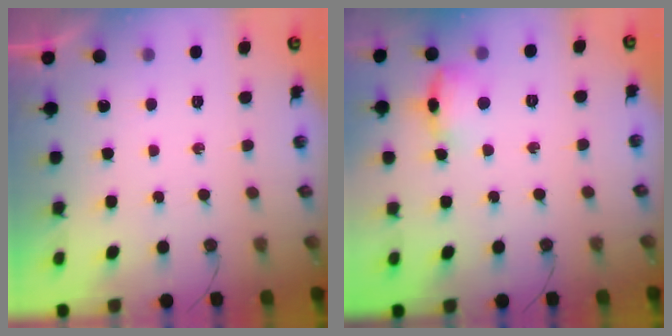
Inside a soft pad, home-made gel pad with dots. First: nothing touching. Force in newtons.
{"total": 10.3, "press": 10.3, "slide": 1.1}